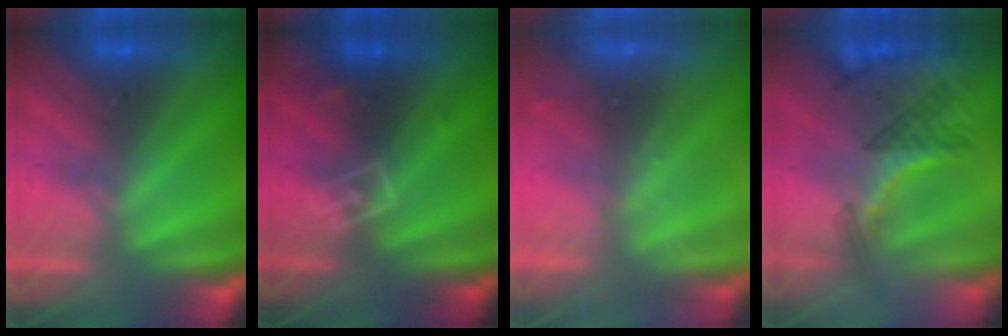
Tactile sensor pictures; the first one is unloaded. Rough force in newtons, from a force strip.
{"total": 2.8}
{"total": 2.3}
{"total": 2.9}